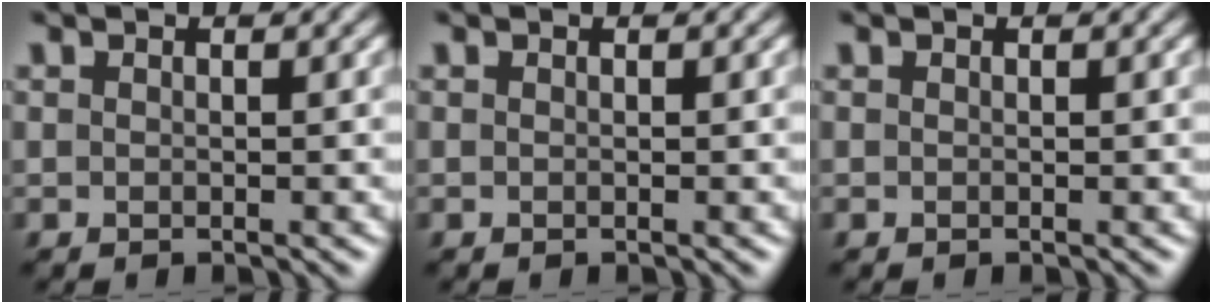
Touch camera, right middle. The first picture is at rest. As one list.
[{"total": 0.0}, {"total": 0.0}]